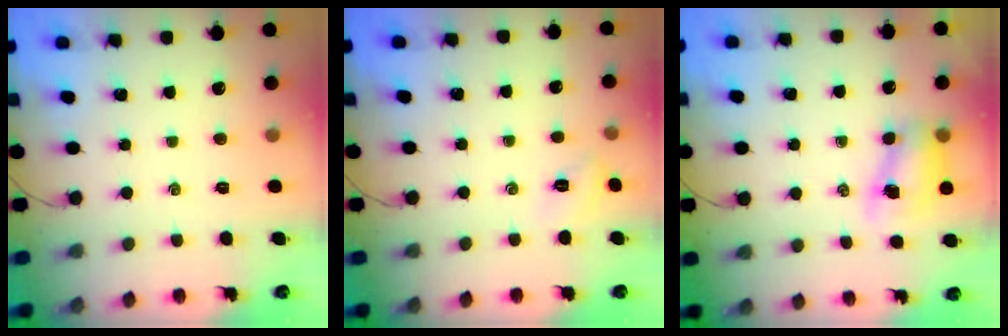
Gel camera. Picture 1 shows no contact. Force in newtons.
{"total": 3.2, "press": 3.1, "slide": 1.0}
{"total": 7.6, "press": 7.5, "slide": 1.0}